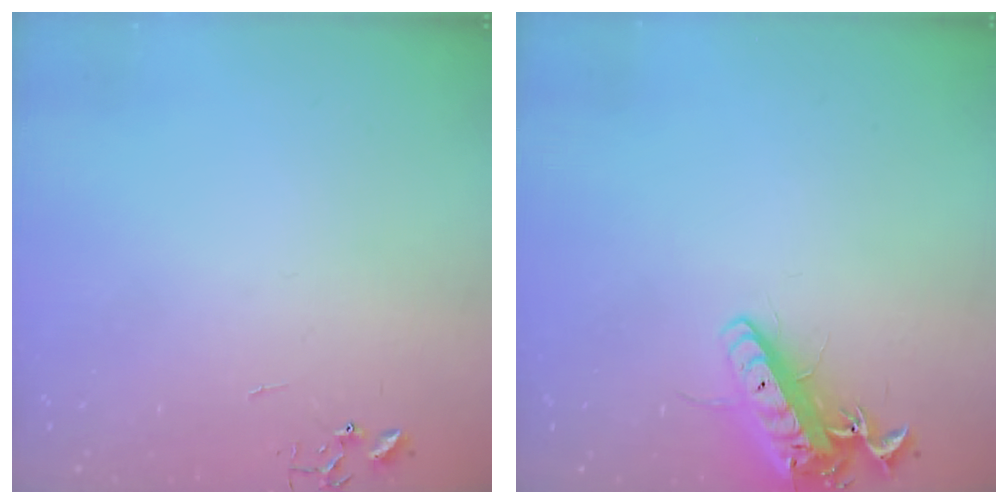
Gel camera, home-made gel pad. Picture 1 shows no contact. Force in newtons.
{"total": 15.0, "press": 14.7, "slide": 2.8}